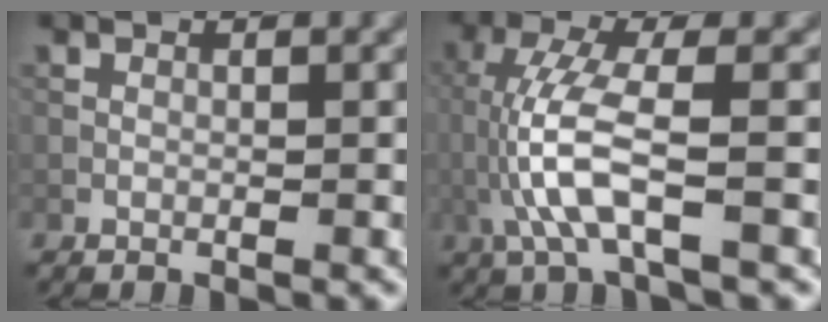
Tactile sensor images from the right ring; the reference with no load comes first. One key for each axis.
{"total": 5.4, "fx": -1.4, "fy": 1.2, "fz": 5.1, "tx": -0.122, "ty": 0.008, "tz": -0.028}